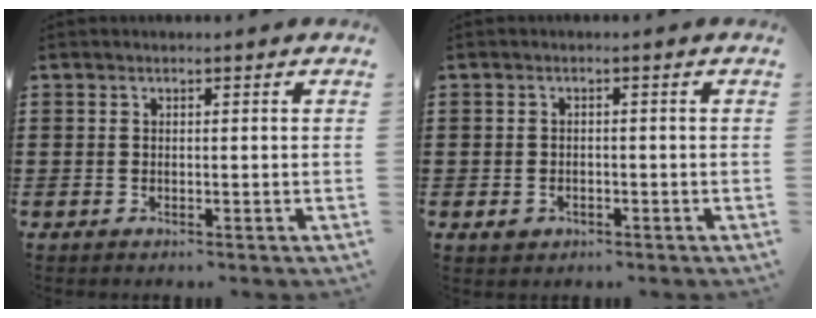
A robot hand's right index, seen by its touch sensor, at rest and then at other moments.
{"total": 1.2, "force": [-0.6, 0.9, 0.6], "torque": [-0.015, 0.001, -0.014]}